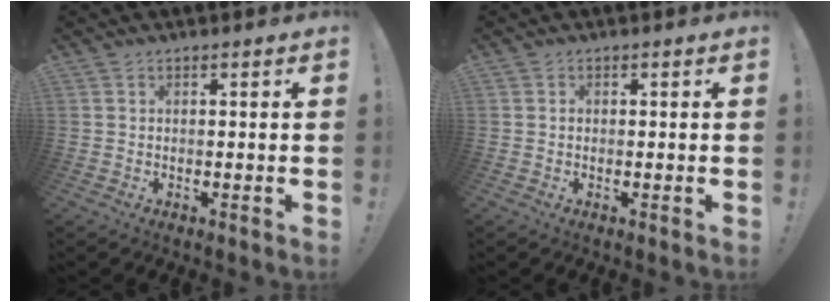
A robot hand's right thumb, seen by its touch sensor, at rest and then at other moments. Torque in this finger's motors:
{"motor_torque": [0.08, -0.05, 0.05, -0.13, 0.00]}